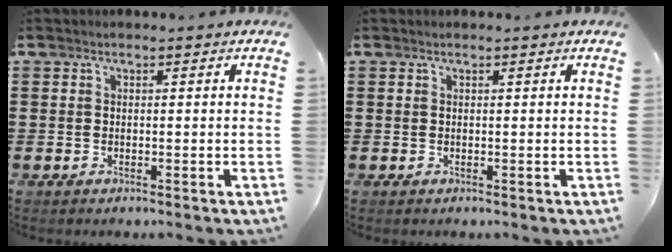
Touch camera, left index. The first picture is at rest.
{"total": 0.0}